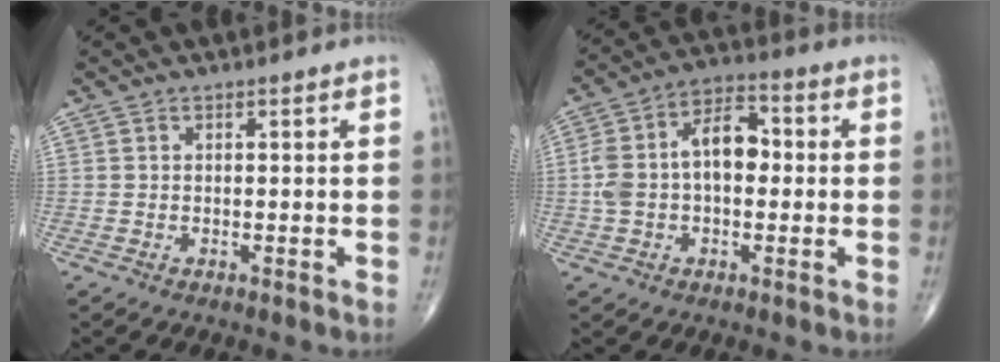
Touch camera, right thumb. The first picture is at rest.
{"total": 12.4, "force": [0.1, 7.4, 10.0], "torque": [-0.184, 0.043, -0.003]}